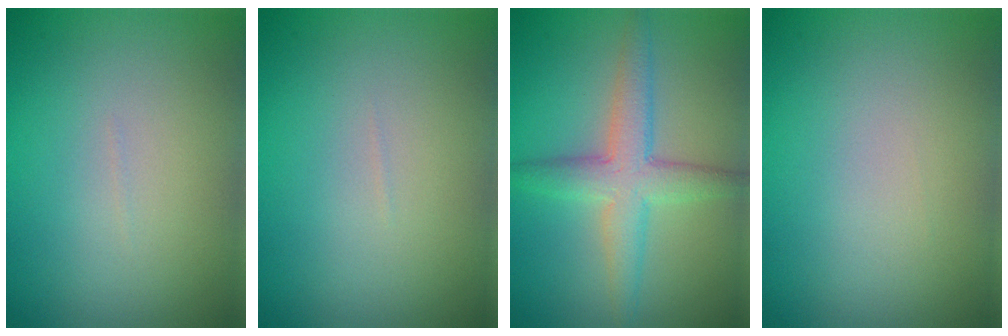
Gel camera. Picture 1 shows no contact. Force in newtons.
{"total": 0.0}
{"total": 4.1, "press": 4.1, "slide": 0.1}
{"total": 0.0}